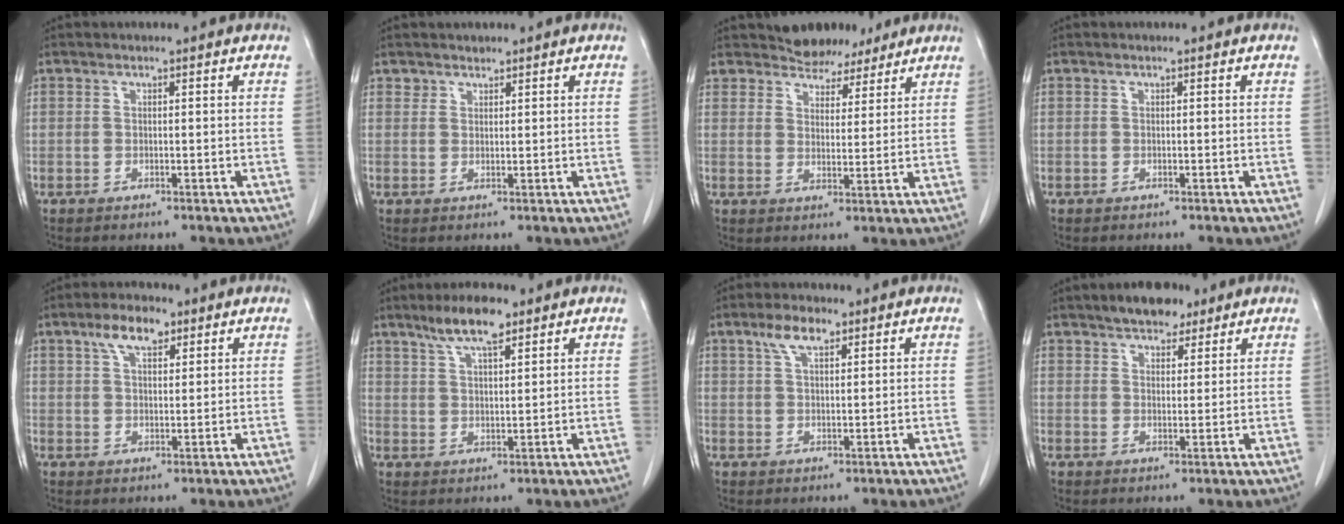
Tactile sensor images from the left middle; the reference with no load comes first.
{"total": 1.4, "force": [1.2, 0.7, -0.1], "torque": [0.009, 0.002, 0.016]}
{"total": 6.2, "force": [5.5, 2.8, 0.8], "torque": [-0.013, 0.005, 0.086]}
{"total": 0.0}
{"total": 5.5, "force": [3.3, 2.3, 3.8], "torque": [-0.073, 0.014, 0.059]}
{"total": 7.2, "force": [5.1, 1.5, 4.8], "torque": [-0.094, 0.008, 0.092]}
{"total": 4.4, "force": [2.7, 1.6, 3.1], "torque": [-0.065, 0.010, 0.053]}
{"total": 6.3, "force": [4.7, 2.7, 3.1], "torque": [-0.045, 0.011, 0.078]}